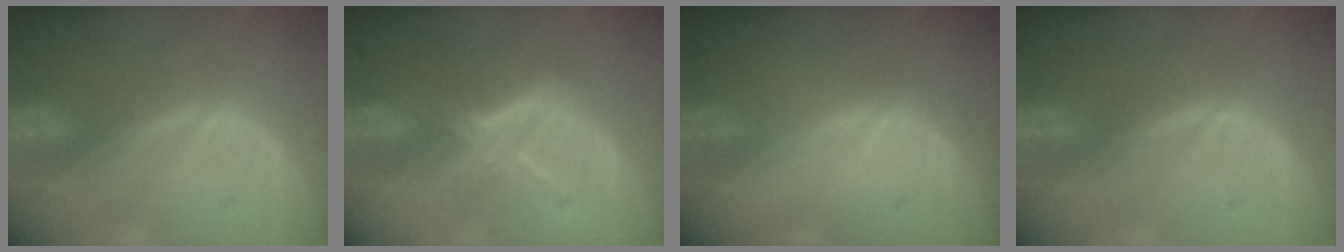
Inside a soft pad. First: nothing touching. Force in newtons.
{"total": 5.2, "press": 5.1, "slide": 0.9}
{"total": 0.0}
{"total": 0.8, "press": 0.7, "slide": 0.1}